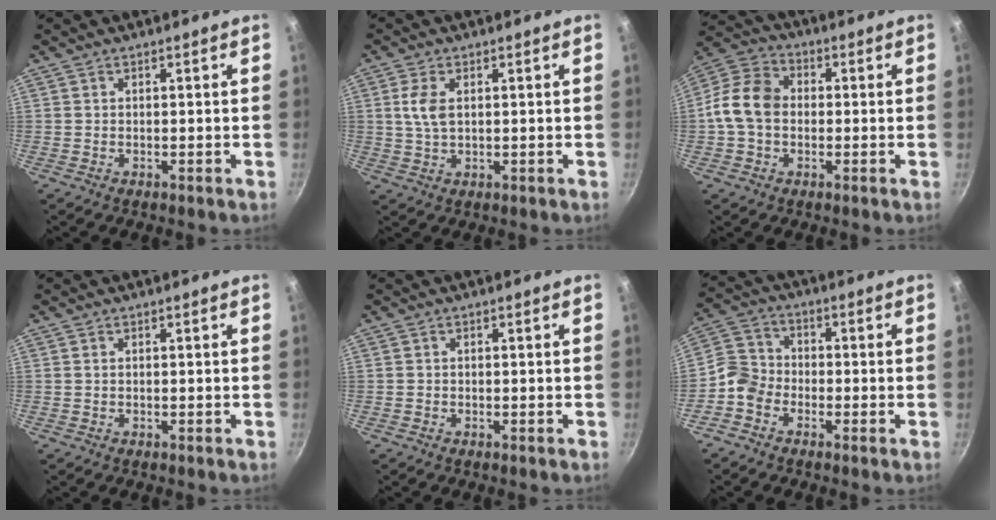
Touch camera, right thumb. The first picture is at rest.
{"total": 4.7, "force": [1.0, 2.5, 3.8], "torque": [-0.078, -0.001, 0.021]}
{"total": 10.4, "force": [-0.6, 8.0, 6.6], "torque": [-0.101, 0.026, -0.031]}
{"total": 0.0}
{"total": 0.0}
{"total": 5.9, "force": [-3.1, 4.5, 2.4], "torque": [-0.027, 0.037, -0.080]}